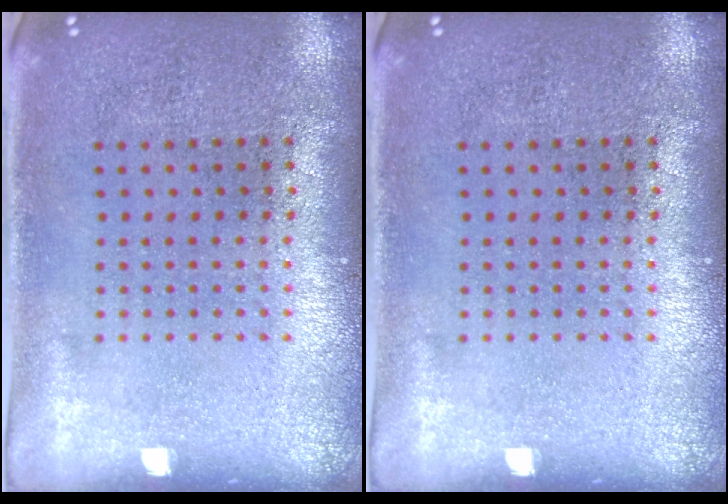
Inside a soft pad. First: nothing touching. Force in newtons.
{"total": 0.0}